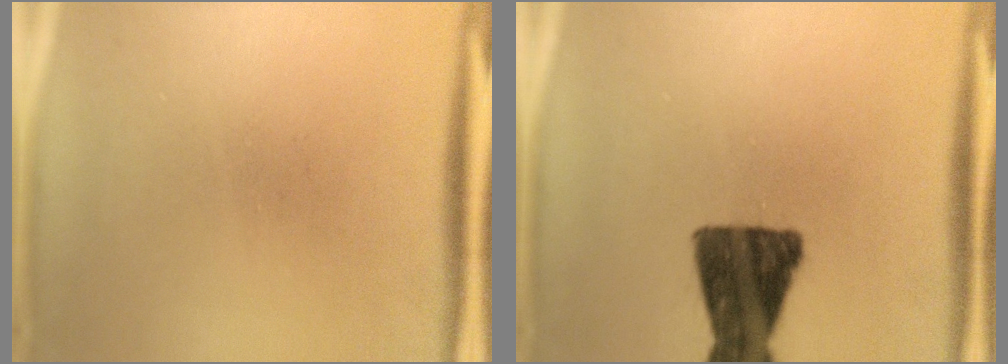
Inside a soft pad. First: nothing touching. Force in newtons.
{"total": 13.9}